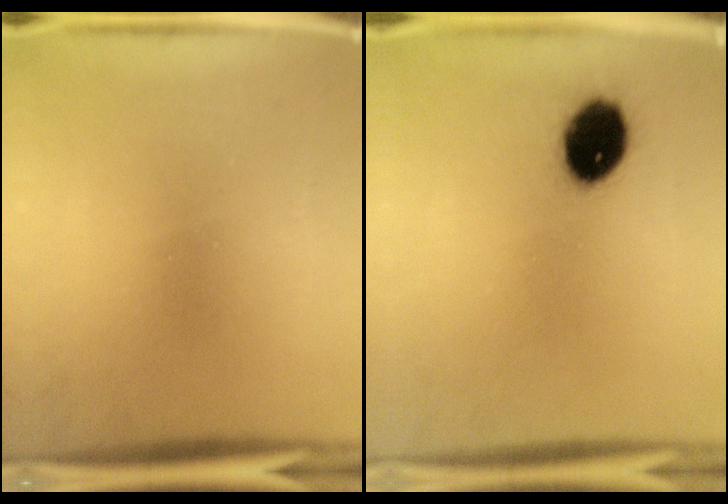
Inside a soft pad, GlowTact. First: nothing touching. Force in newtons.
{"total": 10.8}